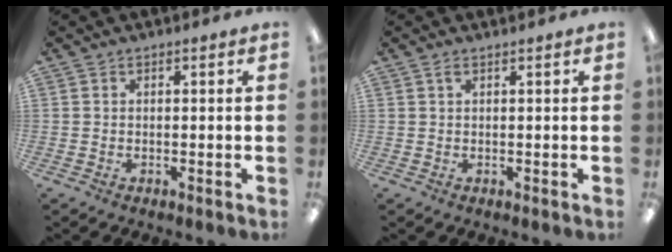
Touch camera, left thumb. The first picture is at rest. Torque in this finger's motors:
{"motor_torque": [0.17, 0.09, -0.40, 0.23, 0.06]}